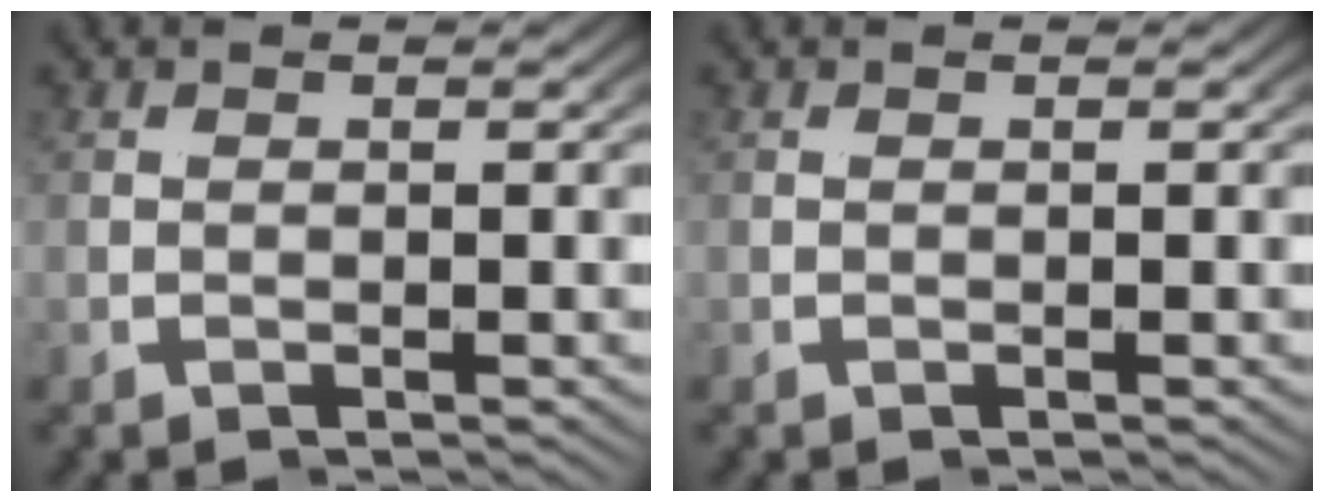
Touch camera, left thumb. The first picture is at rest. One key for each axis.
{"total": 0.0}